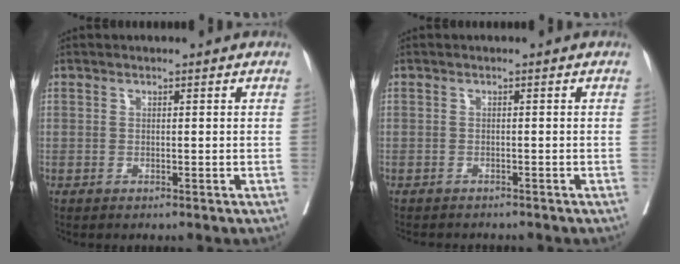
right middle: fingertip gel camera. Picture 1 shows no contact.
{"total": 4.0, "force": [-3.7, 1.1, 1.2], "torque": [-0.015, -0.004, -0.050]}